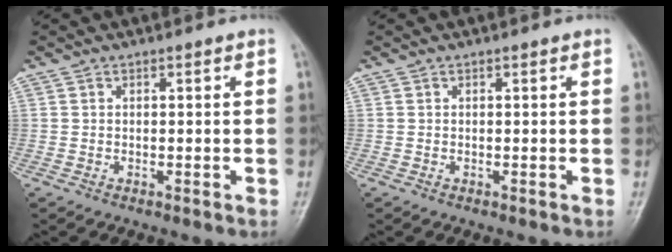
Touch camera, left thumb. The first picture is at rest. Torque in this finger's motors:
{"motor_torque": [-0.20, -0.05, -0.07, 0.08, -0.03]}